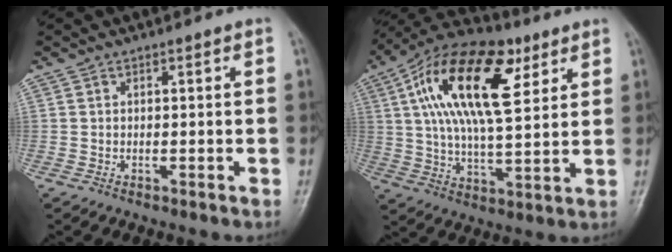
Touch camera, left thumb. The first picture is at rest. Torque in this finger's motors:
{"motor_torque": [0.44, 0.88, 2.02, -0.77, 0.62]}